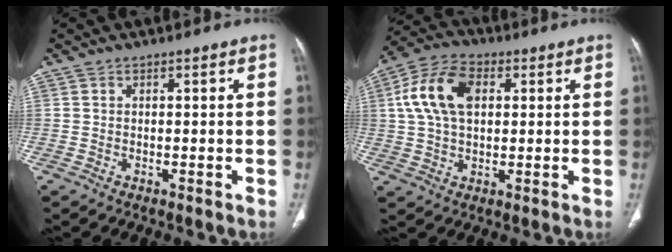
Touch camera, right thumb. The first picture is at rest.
{"total": 12.3, "force": [2.8, 7.6, 9.2], "torque": [-0.176, 0.017, 0.046]}